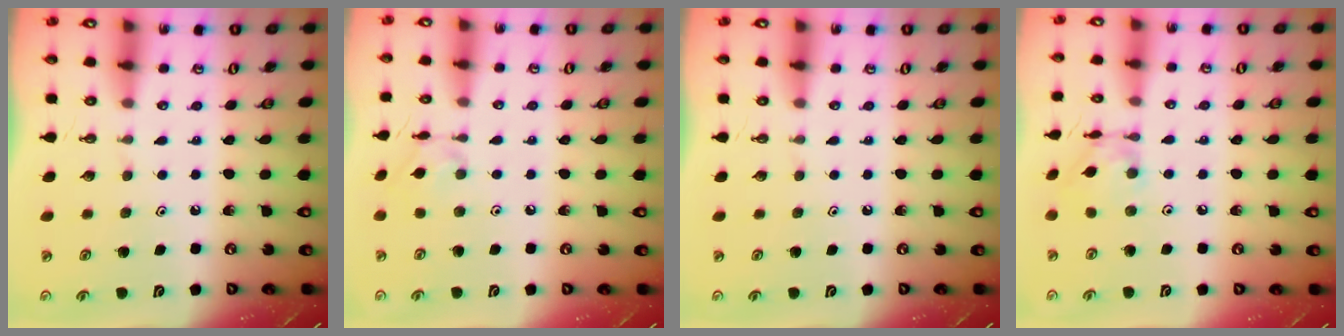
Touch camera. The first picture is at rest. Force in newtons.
{"total": 3.1, "press": 3.1, "slide": 0.2}
{"total": 0.0}
{"total": 7.6, "press": 7.6, "slide": 0.3}